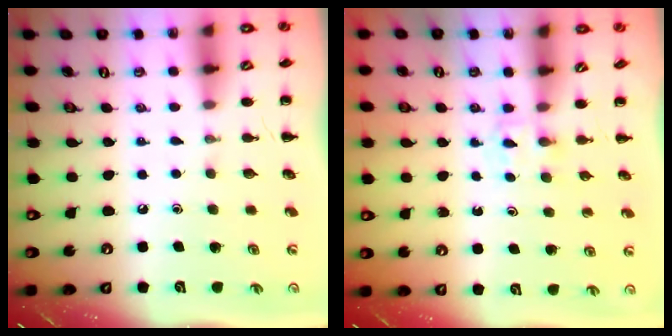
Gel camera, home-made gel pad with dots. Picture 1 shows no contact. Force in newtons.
{"total": 2.3, "press": 2.1, "slide": 1.0}